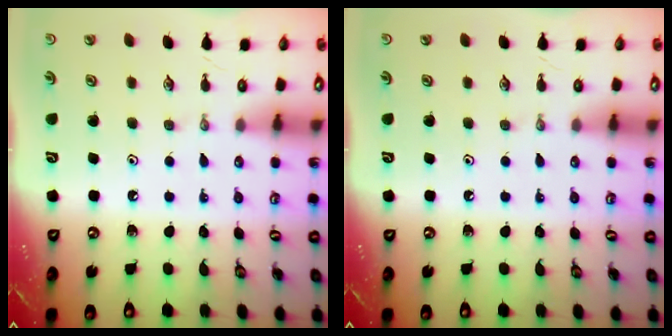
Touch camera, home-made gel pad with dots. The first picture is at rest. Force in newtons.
{"total": 0.0}